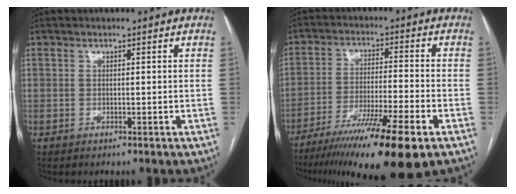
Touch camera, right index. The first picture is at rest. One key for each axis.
{"total": 16.8, "fx": -11.3, "fy": 0.2, "fz": 12.5, "tx": -0.191, "ty": -0.042, "tz": -0.187}